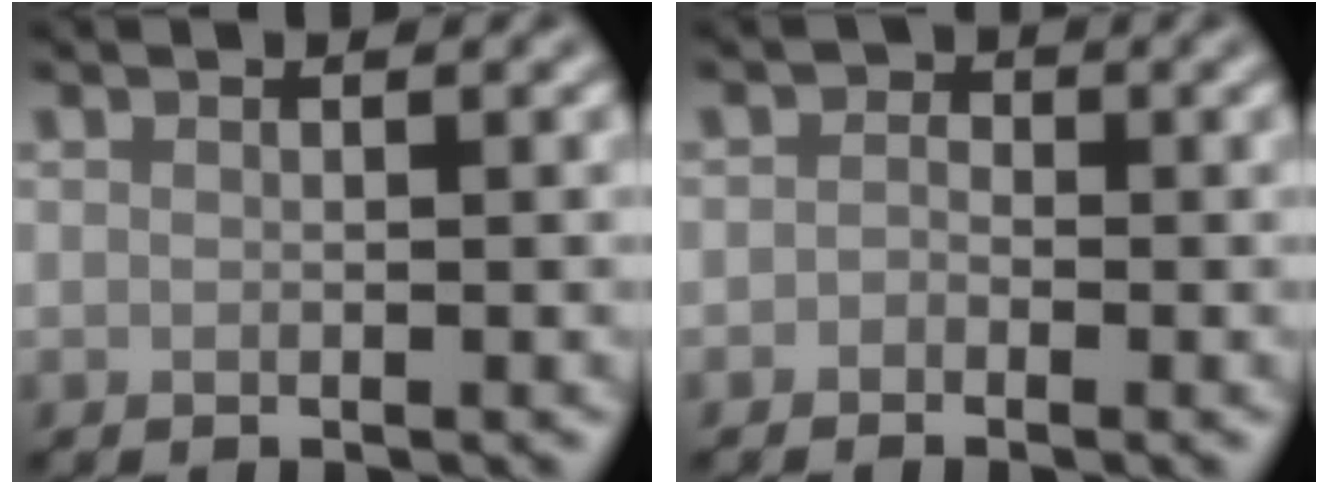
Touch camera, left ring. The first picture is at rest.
{"total": 1.1, "force": [-0.4, 1.0, 0.3], "torque": [0.005, -0.002, -0.017]}